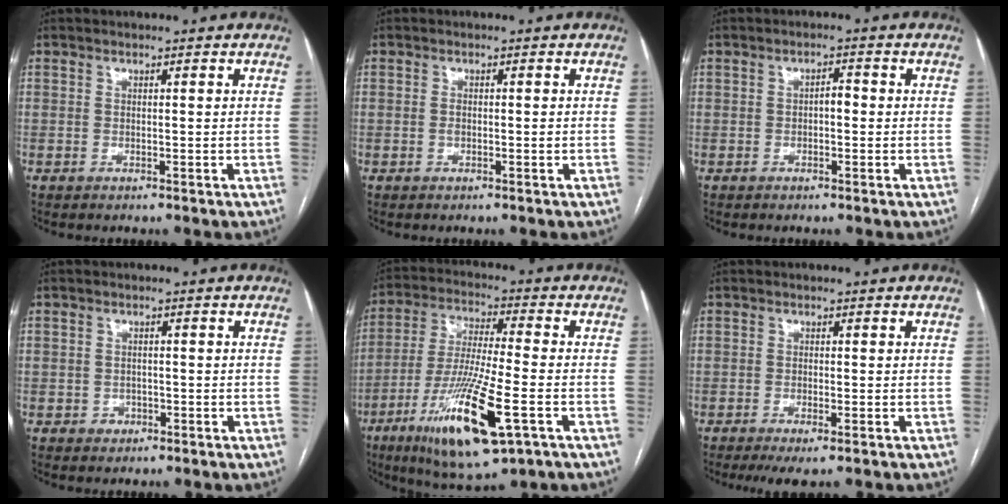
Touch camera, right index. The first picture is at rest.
{"total": 1.3, "force": [-0.2, 0.5, 1.2], "torque": [-0.024, 0.000, -0.001]}
{"total": 1.9, "force": [-0.2, 0.8, 1.7], "torque": [-0.022, 0.007, -0.006]}
{"total": 2.0, "force": [-0.8, 1.8, 0.3], "torque": [0.004, 0.008, -0.013]}
{"total": 17.5, "force": [-7.4, 2.3, 15.6], "torque": [-0.317, -0.036, -0.127]}
{"total": 3.3, "force": [-1.9, 0.5, 2.6], "torque": [-0.044, -0.010, -0.031]}